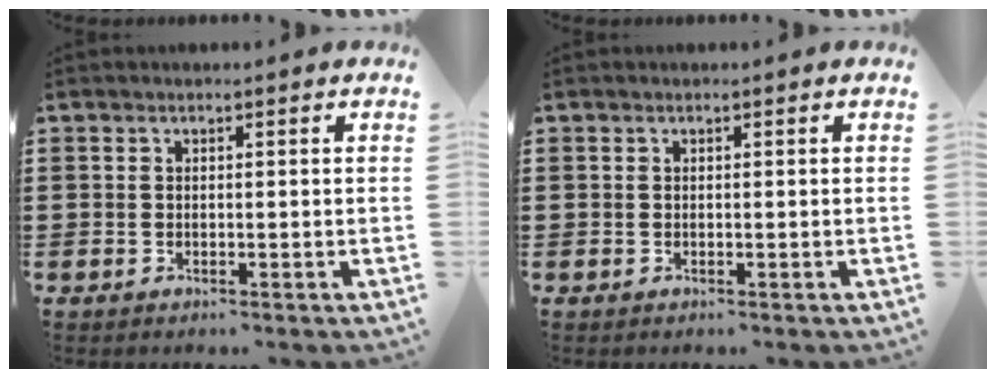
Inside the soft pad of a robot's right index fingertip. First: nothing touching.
{"total": 0.0}